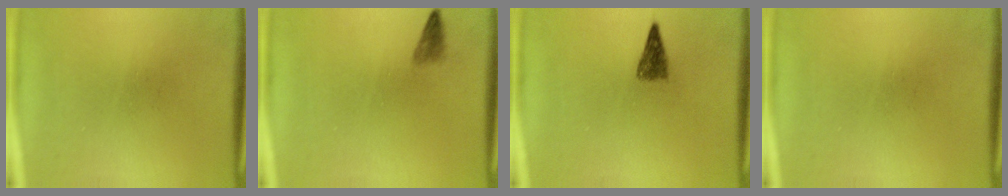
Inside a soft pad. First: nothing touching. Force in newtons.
{"total": 1.2}
{"total": 2.9}
{"total": 0.0}